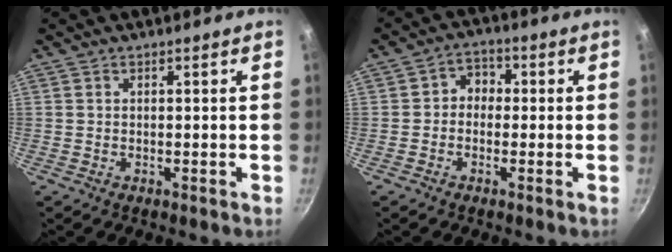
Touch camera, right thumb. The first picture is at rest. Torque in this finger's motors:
{"motor_torque": [-0.51, 0.07, 0.01, -0.13, 0.00]}